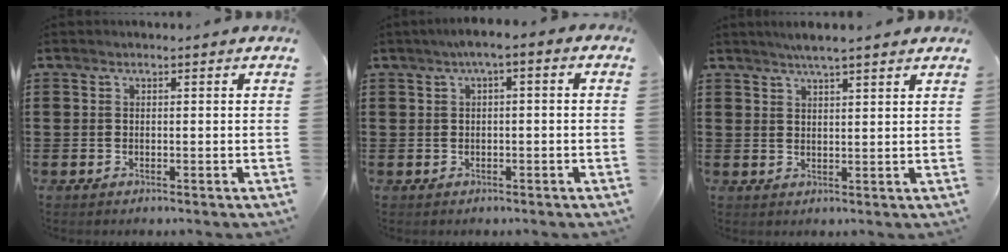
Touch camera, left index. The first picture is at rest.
{"total": 2.2, "force": [-0.8, 0.6, 2.0], "torque": [-0.035, 0.006, -0.017]}
{"total": 3.2, "force": [2.8, 0.1, 1.6], "torque": [-0.037, 0.000, 0.051]}